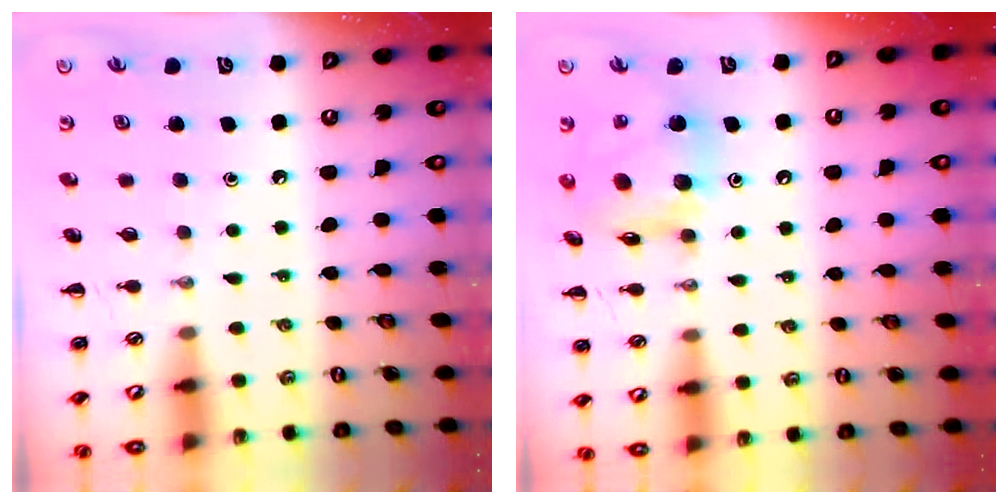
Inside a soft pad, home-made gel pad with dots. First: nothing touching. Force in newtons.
{"total": 13.4, "press": 12.9, "slide": 3.7}